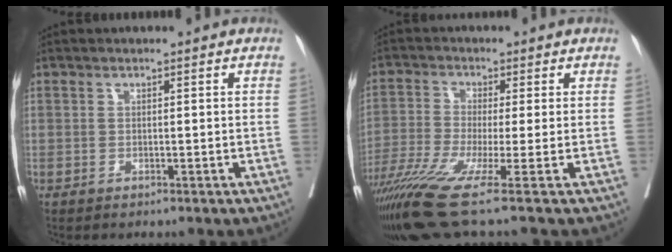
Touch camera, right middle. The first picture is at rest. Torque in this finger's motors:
{"motor_torque": [0.87, -1.27, 0.47, 0.21]}